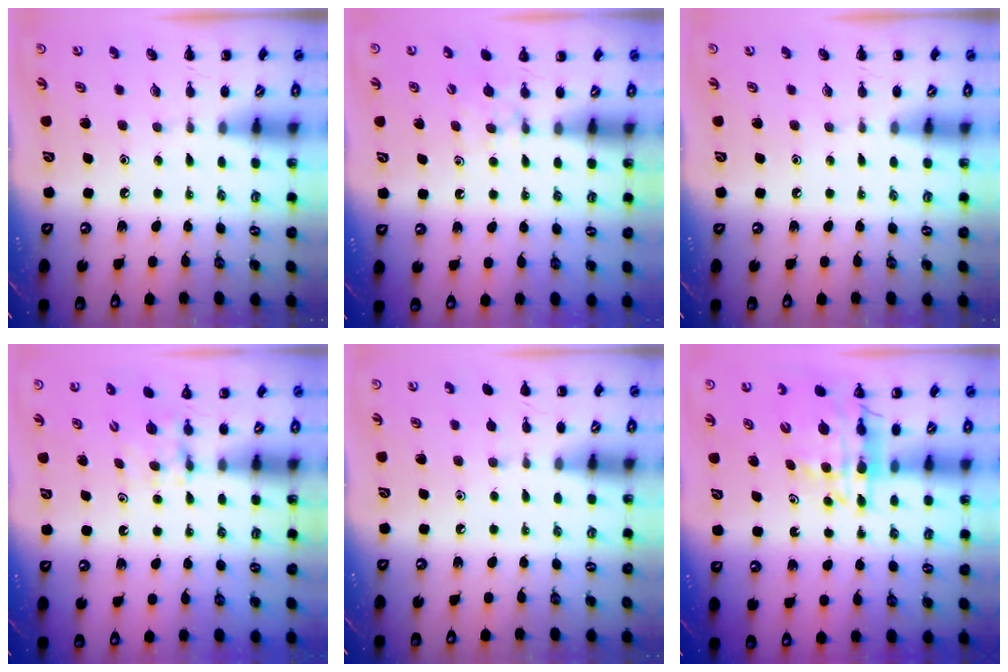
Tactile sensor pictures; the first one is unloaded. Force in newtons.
{"total": 5.3, "press": 5.1, "slide": 1.6}
{"total": 0.0}
{"total": 4.0, "press": 3.8, "slide": 1.4}
{"total": 3.1, "press": 2.9, "slide": 1.2}
{"total": 12.2, "press": 11.5, "slide": 4.2}